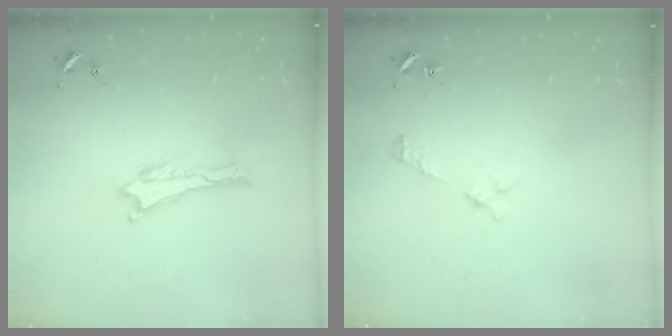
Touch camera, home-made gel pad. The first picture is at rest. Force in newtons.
{"total": 2.2, "press": 2.2, "slide": 0.3}